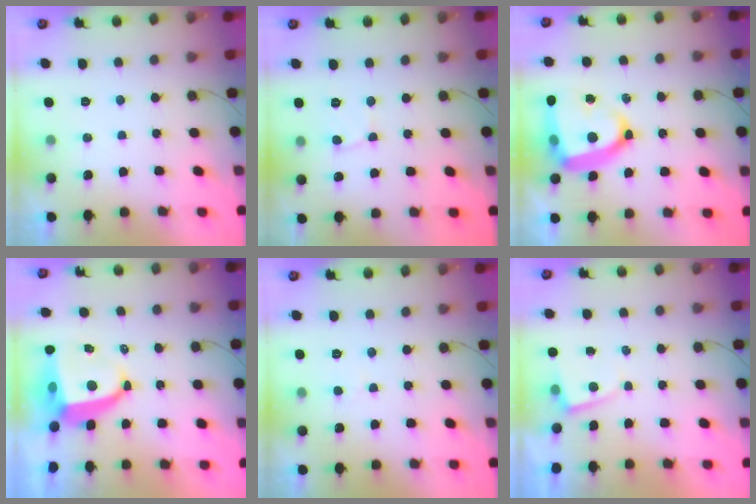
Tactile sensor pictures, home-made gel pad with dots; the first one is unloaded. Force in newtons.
{"total": 2.6, "press": 2.6, "slide": 0.2}
{"total": 18.5, "press": 18.4, "slide": 1.5}
{"total": 8.8, "press": 8.8, "slide": 1.0}
{"total": 2.8, "press": 2.7, "slide": 0.4}
{"total": 1.0, "press": 1.0, "slide": 0.3}